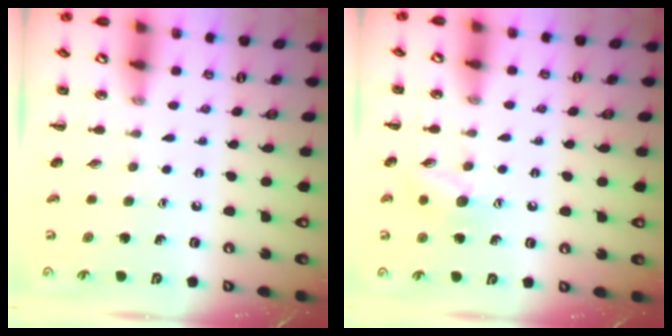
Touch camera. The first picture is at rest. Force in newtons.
{"total": 8.2, "press": 8.1, "slide": 1.3}